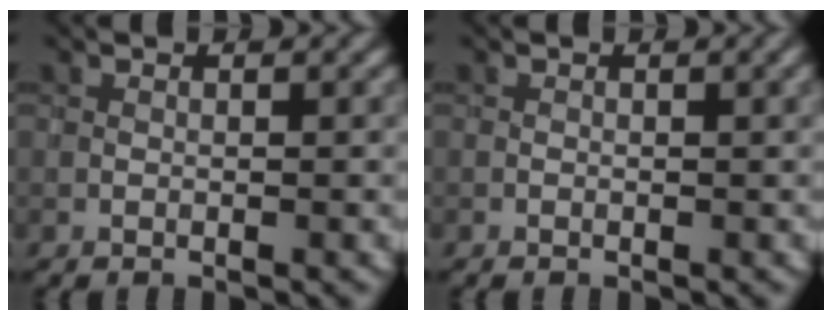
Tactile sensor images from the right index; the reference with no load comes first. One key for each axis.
{"total": 0.9, "fx": 0.1, "fy": 0.3, "fz": 0.9, "tx": -0.014, "ty": 0.001, "tz": 0.002}